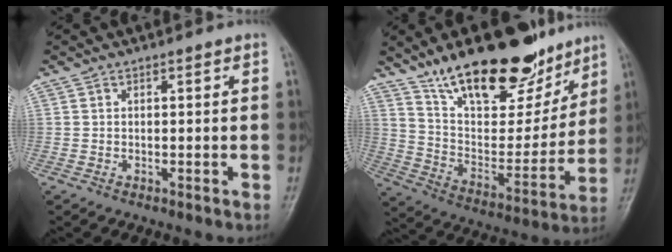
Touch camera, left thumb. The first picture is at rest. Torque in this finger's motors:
{"motor_torque": [1.87, 0.38, 1.45, -1.32, 0.27]}